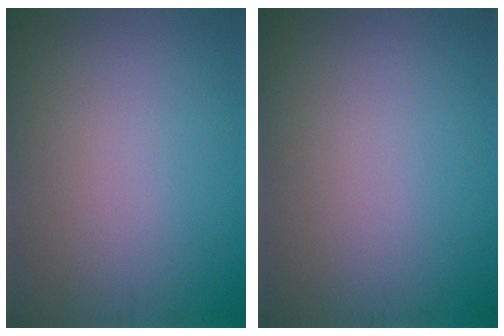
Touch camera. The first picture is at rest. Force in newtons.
{"total": 0.0}